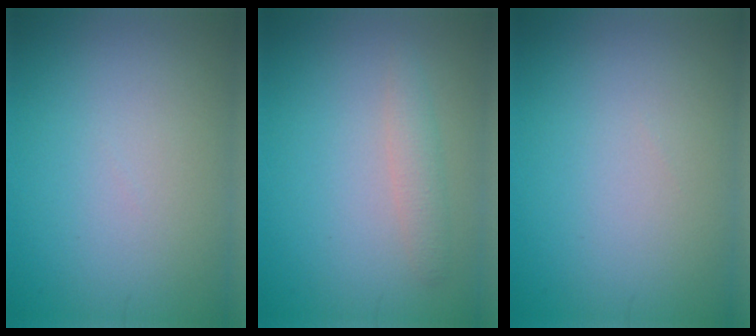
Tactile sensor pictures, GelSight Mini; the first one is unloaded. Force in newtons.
{"total": 1.6, "press": 1.6, "slide": 0.0}
{"total": 0.0}